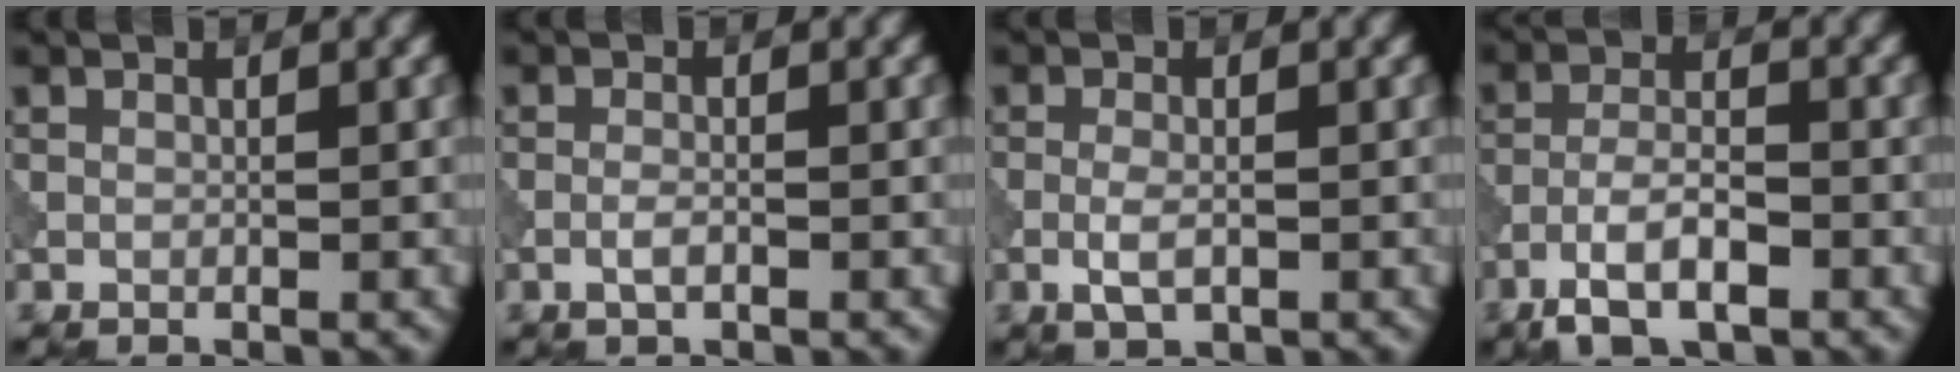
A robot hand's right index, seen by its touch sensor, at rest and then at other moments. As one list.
[{"total": 1.2, "force": [-0.5, 0.3, 1.0], "torque": [-0.023, 0.000, -0.014]}, {"total": 2.1, "force": [-0.6, 0.8, 1.8], "torque": [-0.040, -0.002, -0.015]}, {"total": 5.2, "force": [-3.0, 1.9, 3.8], "torque": [-0.073, 0.002, -0.061]}]